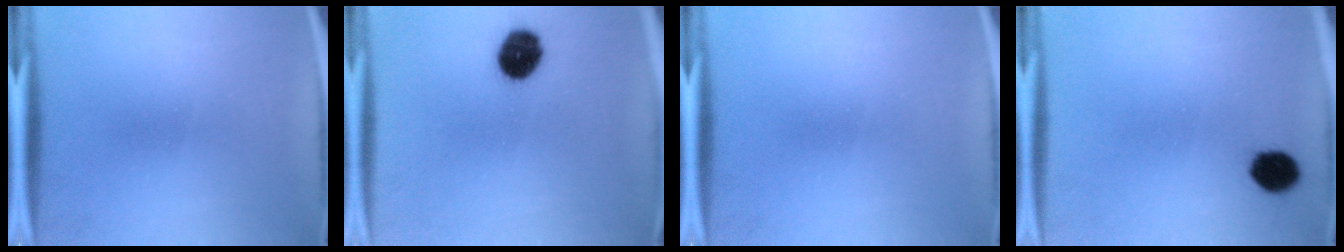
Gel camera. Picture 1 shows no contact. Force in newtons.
{"total": 9.2}
{"total": 0.0}
{"total": 5.8}